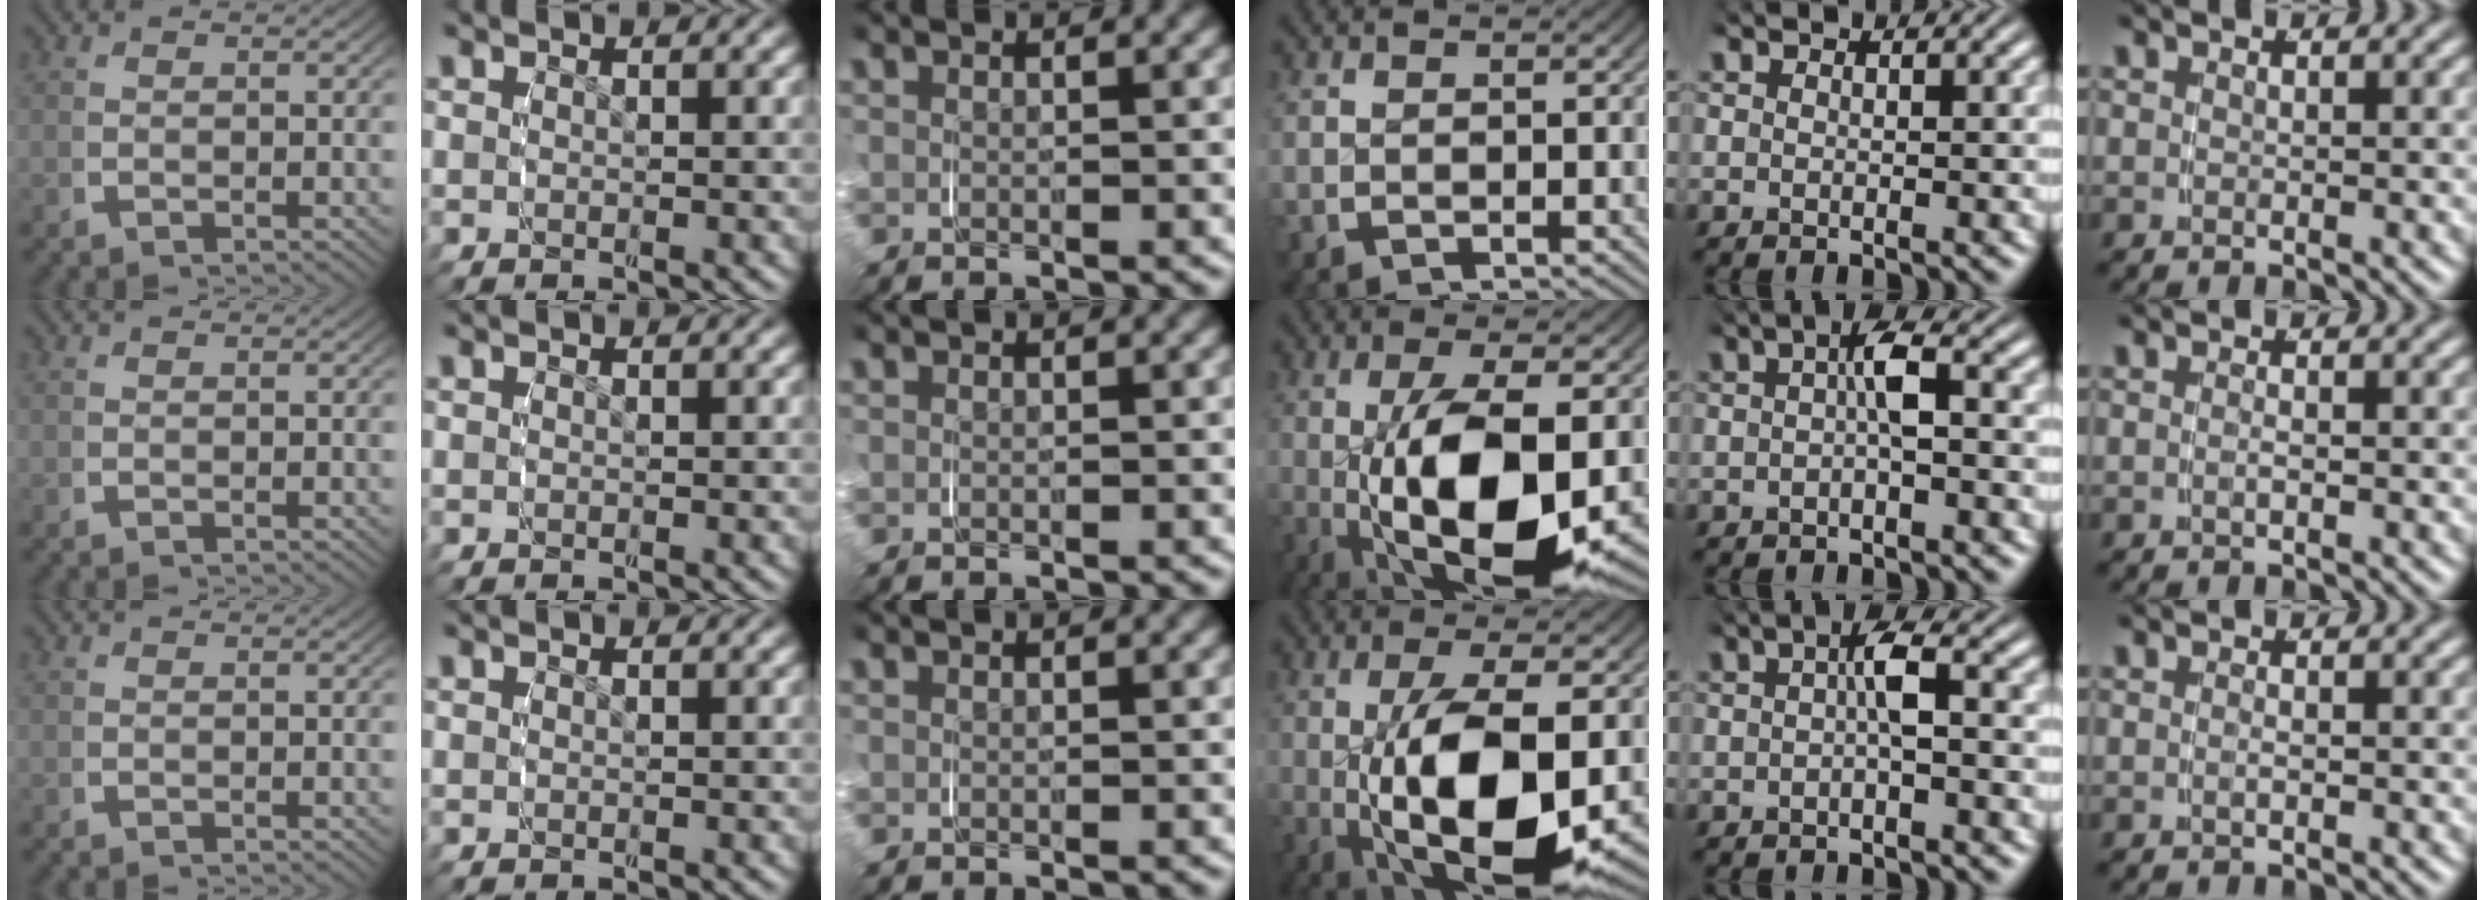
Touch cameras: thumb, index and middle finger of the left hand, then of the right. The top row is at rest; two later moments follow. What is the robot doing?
{"motion": "grasp_and_lifting", "object": "jar lid"}